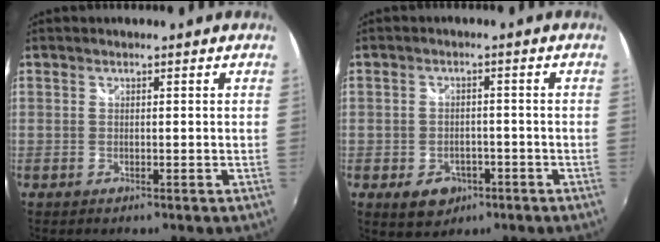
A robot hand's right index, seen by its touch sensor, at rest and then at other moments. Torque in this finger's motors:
{"motor_torque": [0.43, 0.30, 0.07, 0.03]}